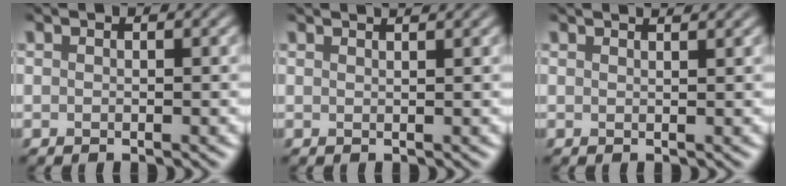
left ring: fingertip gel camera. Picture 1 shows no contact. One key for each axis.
{"total": 2.7, "fx": 2.1, "fy": 1.0, "fz": 1.4, "tx": 0.001, "ty": 0.010, "tz": -0.003}
{"total": 2.8, "fx": 2.3, "fy": 1.0, "fz": 1.3, "tx": 0.001, "ty": 0.011, "tz": -0.001}